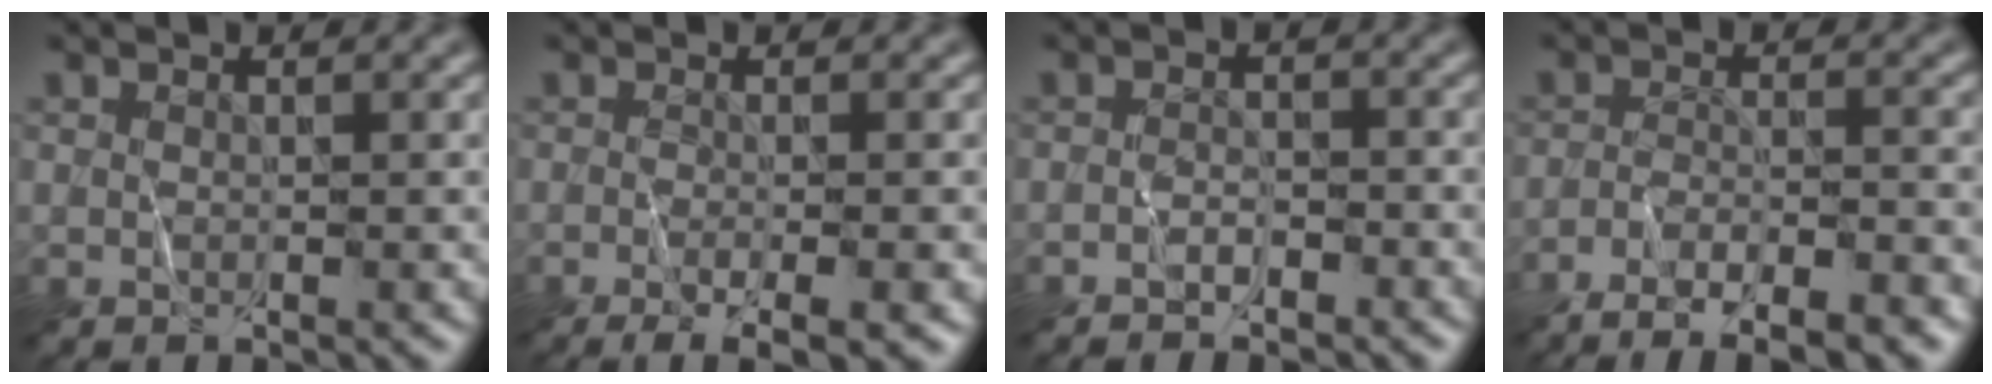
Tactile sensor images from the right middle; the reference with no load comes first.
{"total": 5.4, "force": [-2.5, 1.4, 4.5], "torque": [-0.054, -0.009, -0.032]}
{"total": 2.0, "force": [-1.8, 0.4, 0.6], "torque": [-0.003, 0.005, -0.033]}
{"total": 7.7, "force": [-5.9, 1.6, 4.7], "torque": [-0.073, -0.011, -0.094]}